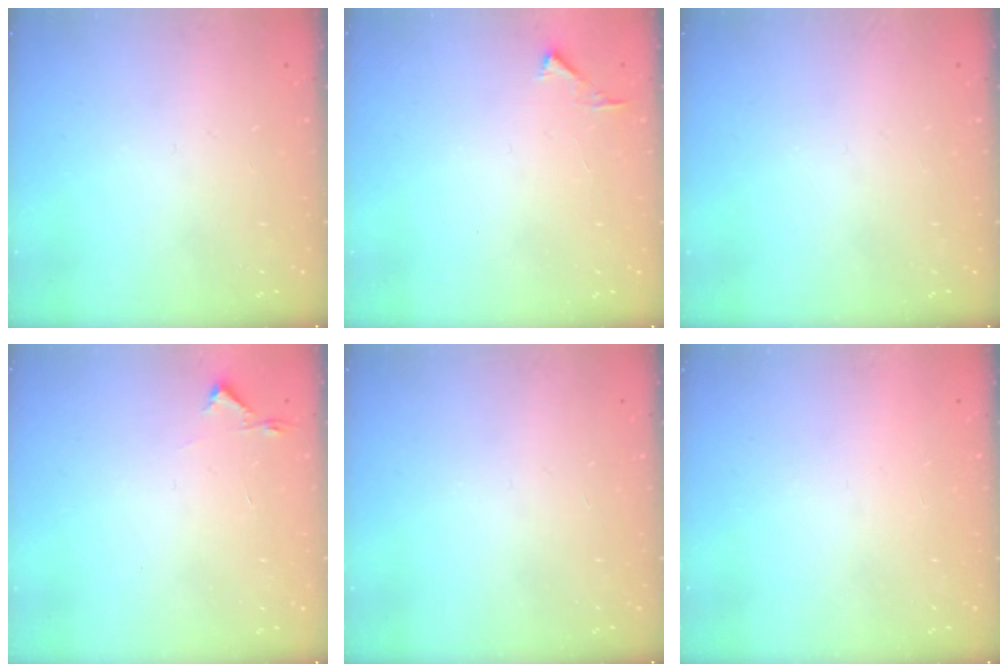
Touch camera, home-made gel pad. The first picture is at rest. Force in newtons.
{"total": 2.8, "press": 2.8, "slide": 0.3}
{"total": 0.0}
{"total": 2.7, "press": 2.6, "slide": 0.4}
{"total": 0.0}
{"total": 1.5, "press": 1.5, "slide": 0.1}